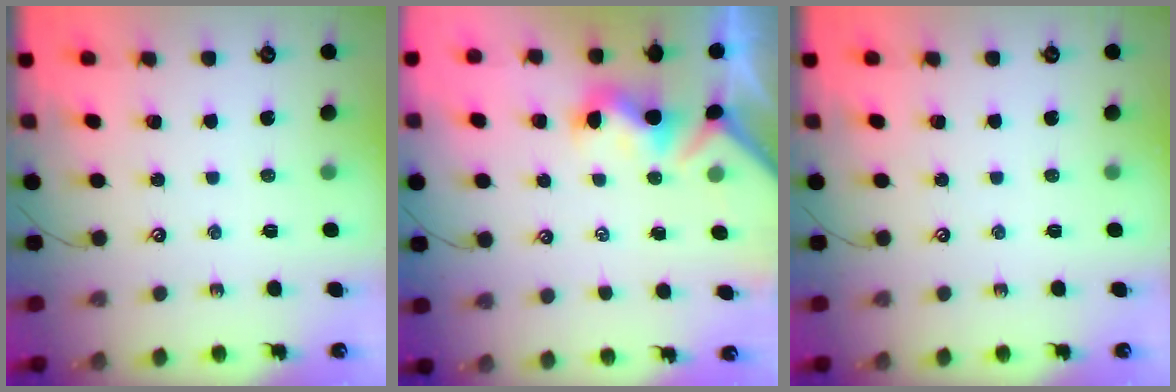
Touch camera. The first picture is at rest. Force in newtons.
{"total": 1.5, "press": 1.3, "slide": 0.8}
{"total": 0.0}